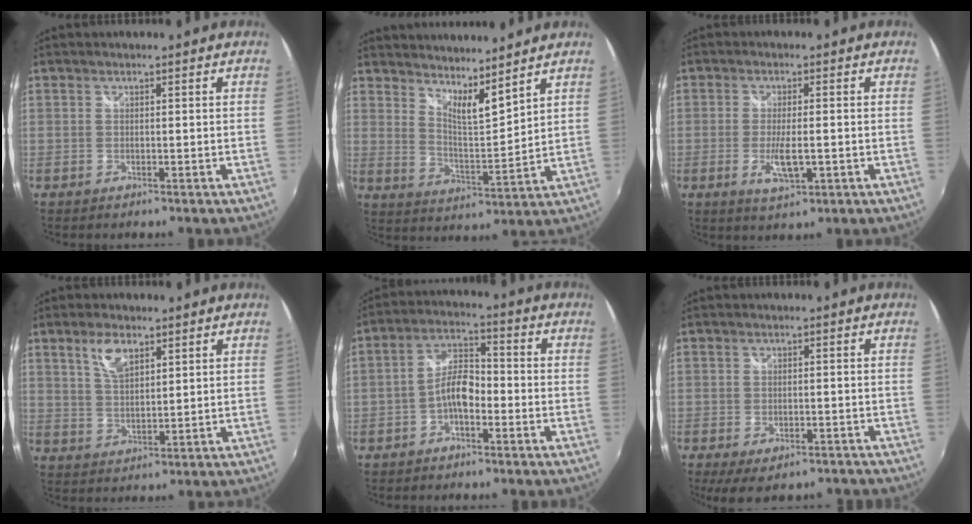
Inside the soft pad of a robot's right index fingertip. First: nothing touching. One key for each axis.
{"total": 8.1, "fx": 7.0, "fy": 0.9, "fz": 4.0, "tx": -0.057, "ty": -0.015, "tz": 0.113}
{"total": 5.6, "fx": -1.7, "fy": 1.6, "fz": 5.1, "tx": -0.099, "ty": -0.014, "tz": -0.027}
{"total": 5.7, "fx": 3.2, "fy": 2.6, "fz": 3.9, "tx": -0.072, "ty": 0.006, "tz": 0.060}
{"total": 6.2, "fx": -2.8, "fy": 2.9, "fz": 4.7, "tx": -0.096, "ty": 0.017, "tz": -0.052}
{"total": 10.2, "fx": -7.8, "fy": 4.0, "fz": 5.3, "tx": -0.112, "ty": -0.022, "tz": -0.108}